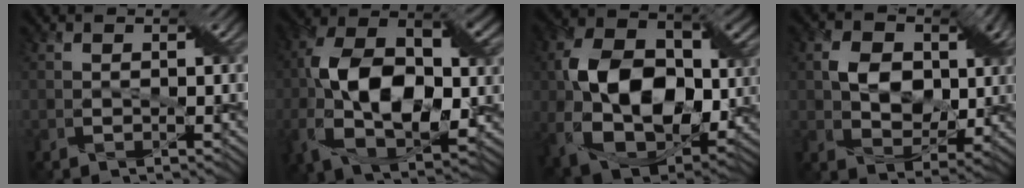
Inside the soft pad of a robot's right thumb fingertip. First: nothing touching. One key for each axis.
{"total": 16.0, "fx": -0.1, "fy": 9.6, "fz": 12.8, "tx": -0.261, "ty": -0.001, "tz": -0.013}
{"total": 16.2, "fx": 0.4, "fy": 11.4, "fz": 11.5, "tx": -0.236, "ty": -0.009, "tz": 0.008}
{"total": 8.7, "fx": 1.7, "fy": 6.5, "fz": 5.5, "tx": -0.103, "ty": 0.000, "tz": 0.021}